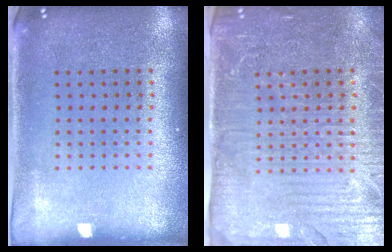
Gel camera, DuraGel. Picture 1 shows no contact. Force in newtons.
{"total": 4.3, "press": 3.9, "slide": 1.8}